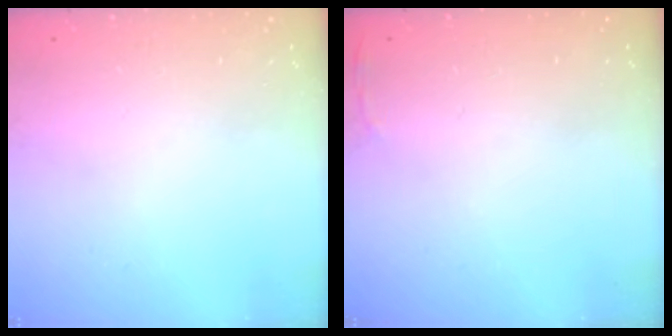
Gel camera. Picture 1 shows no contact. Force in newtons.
{"total": 2.8, "press": 2.6, "slide": 0.9}